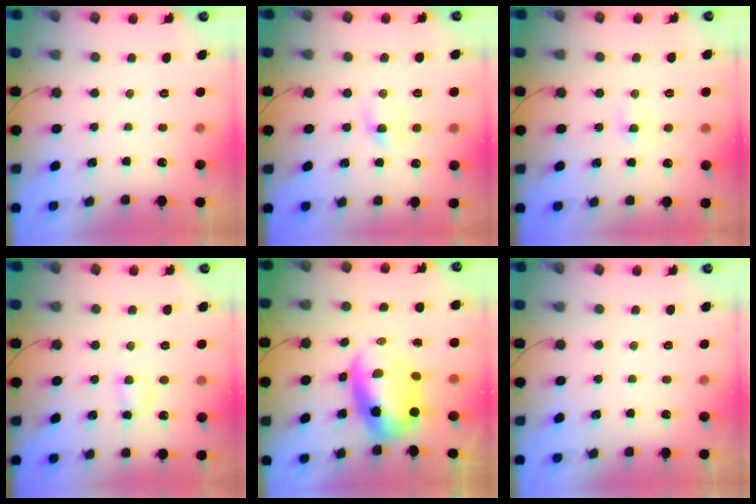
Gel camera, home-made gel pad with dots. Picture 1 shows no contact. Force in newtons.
{"total": 3.0, "press": 2.7, "slide": 1.2}
{"total": 1.5, "press": 1.2, "slide": 0.8}
{"total": 2.7, "press": 2.5, "slide": 1.0}
{"total": 9.4, "press": 9.1, "slide": 2.3}
{"total": 0.0}